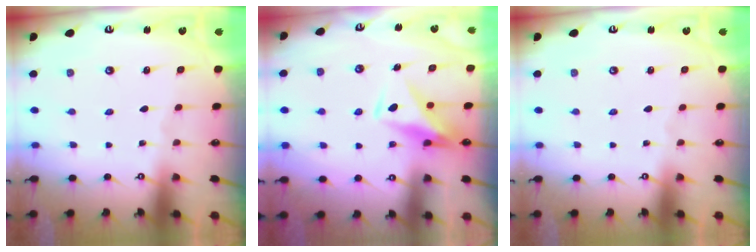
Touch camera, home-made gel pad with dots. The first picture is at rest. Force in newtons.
{"total": 10.6, "press": 10.5, "slide": 0.8}
{"total": 0.0}